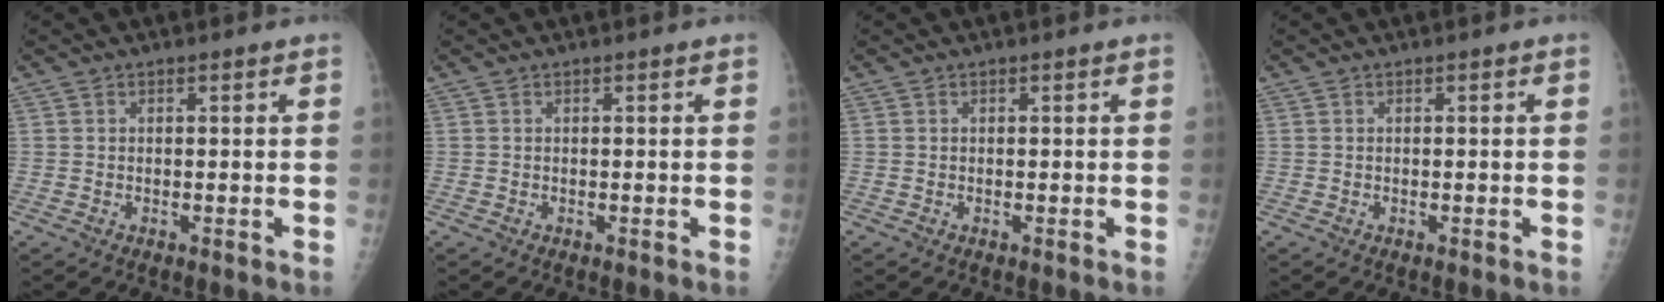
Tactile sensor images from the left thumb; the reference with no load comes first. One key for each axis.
{"total": 0.0}
{"total": 0.0}
{"total": 0.0}